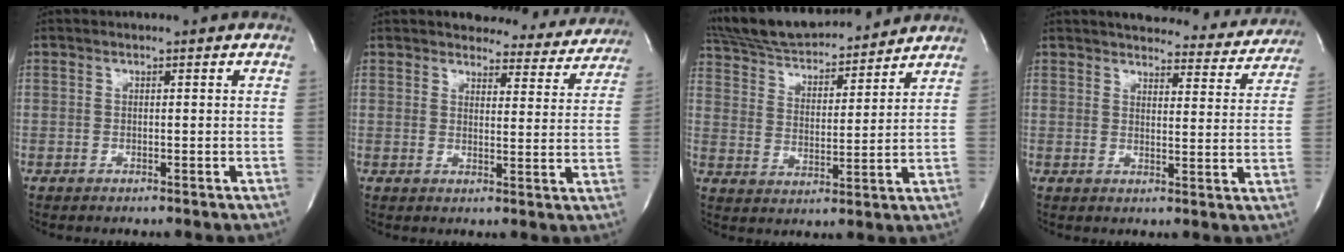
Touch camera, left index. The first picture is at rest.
{"total": 11.4, "force": [10.8, 3.4, 1.6], "torque": [0.009, -0.027, 0.110]}
{"total": 18.1, "force": [16.7, 3.4, 6.2], "torque": [-0.109, 0.021, 0.269]}
{"total": 16.6, "force": [15.6, 4.2, 4.1], "torque": [-0.029, -0.023, 0.174]}